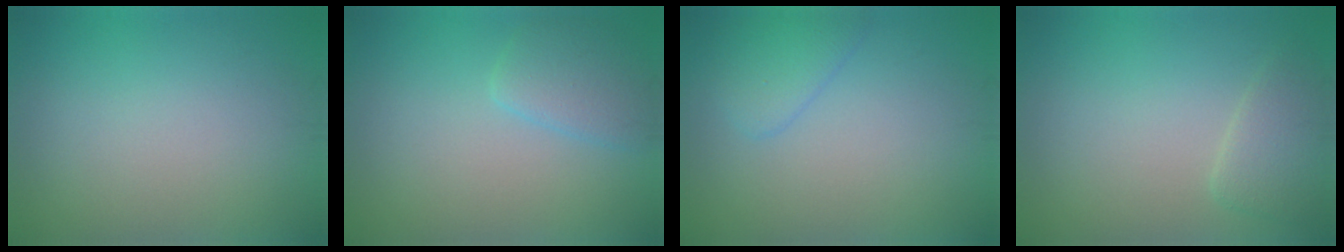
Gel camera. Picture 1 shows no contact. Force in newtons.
{"total": 2.6, "press": 2.6, "slide": 0.2}
{"total": 2.2, "press": 2.1, "slide": 0.2}
{"total": 2.2, "press": 2.1, "slide": 0.3}